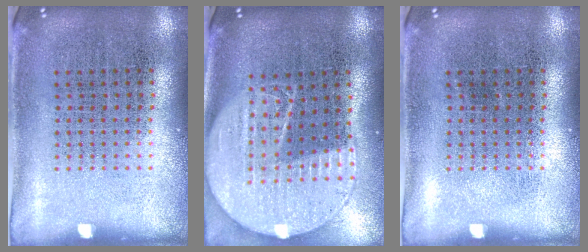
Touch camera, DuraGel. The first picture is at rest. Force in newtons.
{"total": 2.1, "press": 1.8, "slide": 1.1}
{"total": 0.0}